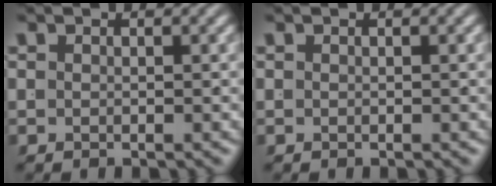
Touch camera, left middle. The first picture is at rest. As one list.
[{"total": 0.0}]